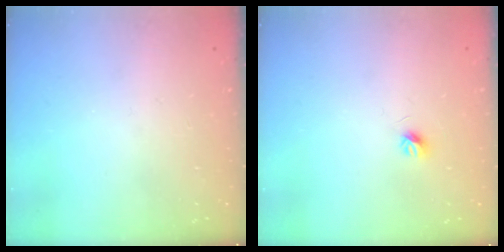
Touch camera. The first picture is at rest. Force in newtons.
{"total": 4.1, "press": 4.0, "slide": 0.6}